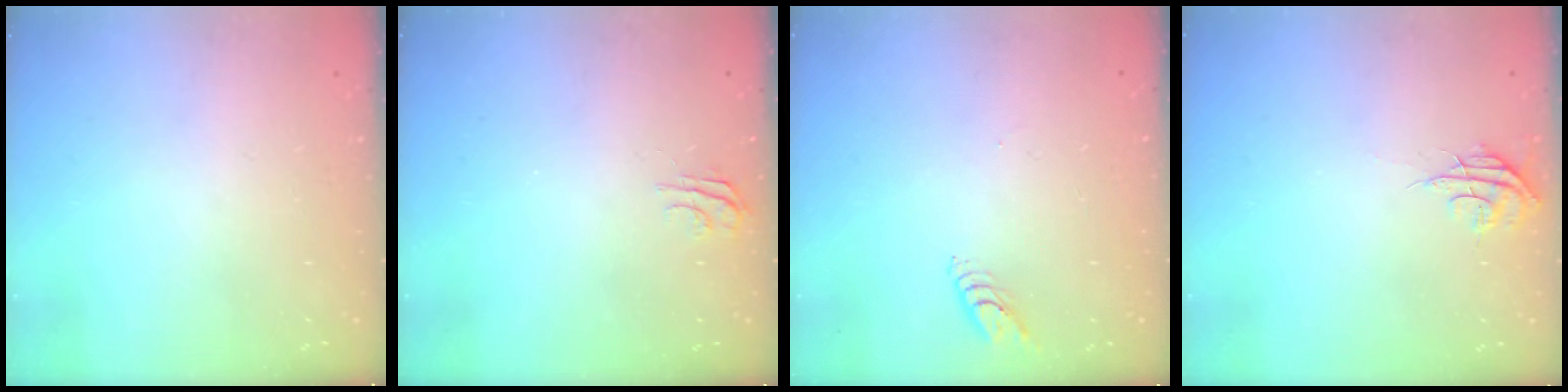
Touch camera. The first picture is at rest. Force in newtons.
{"total": 5.0, "press": 5.0, "slide": 0.5}
{"total": 3.1, "press": 3.1, "slide": 0.4}
{"total": 5.5, "press": 5.4, "slide": 0.6}